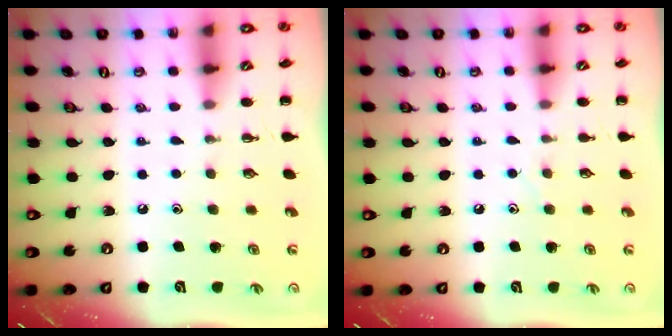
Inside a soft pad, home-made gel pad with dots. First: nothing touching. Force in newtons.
{"total": 3.8, "press": 3.6, "slide": 1.0}